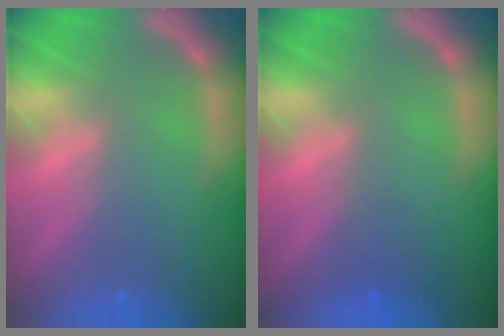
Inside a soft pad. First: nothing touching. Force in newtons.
{"total": 1.0}